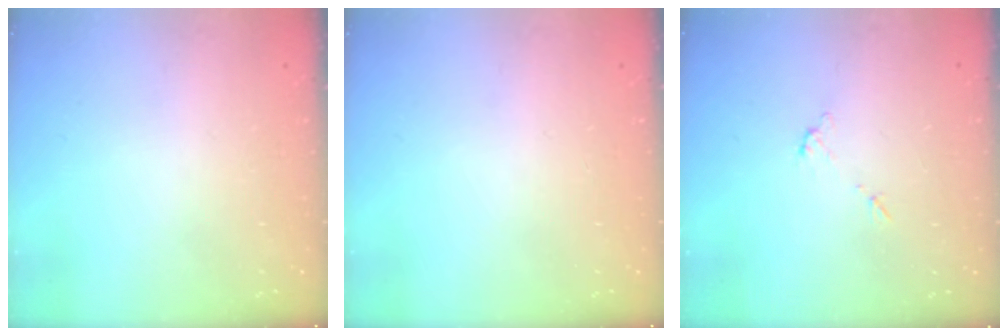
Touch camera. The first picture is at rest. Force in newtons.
{"total": 0.0}
{"total": 4.8, "press": 4.8, "slide": 0.2}